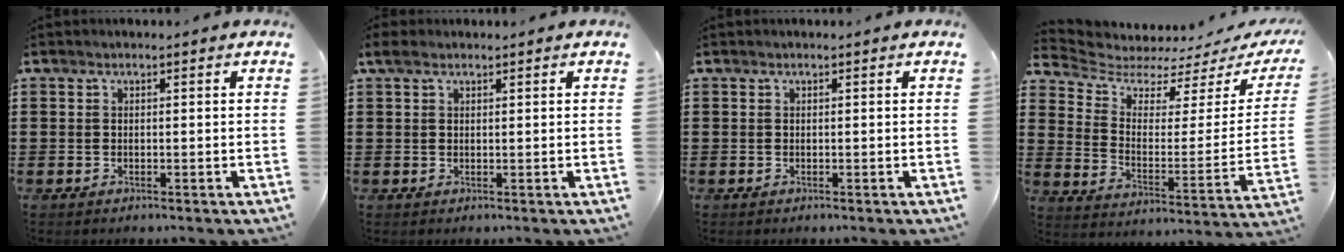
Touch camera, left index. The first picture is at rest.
{"total": 1.5, "force": [0.8, 0.7, 1.1], "torque": [-0.023, 0.005, 0.015]}
{"total": 0.0}
{"total": 4.5, "force": [4.0, 1.4, 1.3], "torque": [-0.054, -0.032, 0.065]}